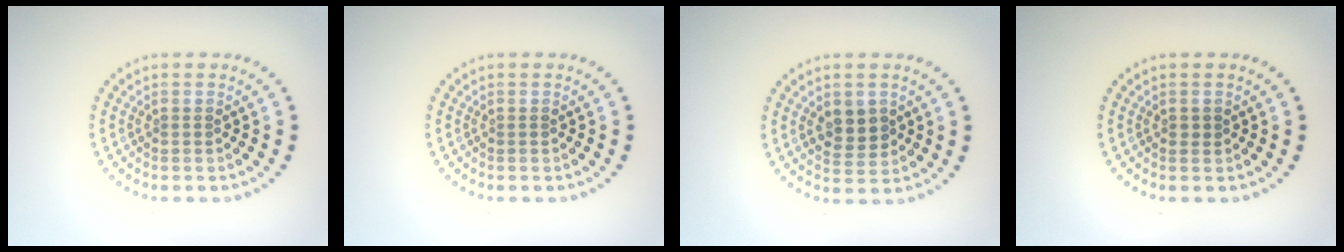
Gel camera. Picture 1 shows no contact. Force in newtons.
{"total": 0.0}
{"total": 2.9, "press": 2.8, "slide": 0.4}
{"total": 0.8, "press": 0.8, "slide": 0.1}